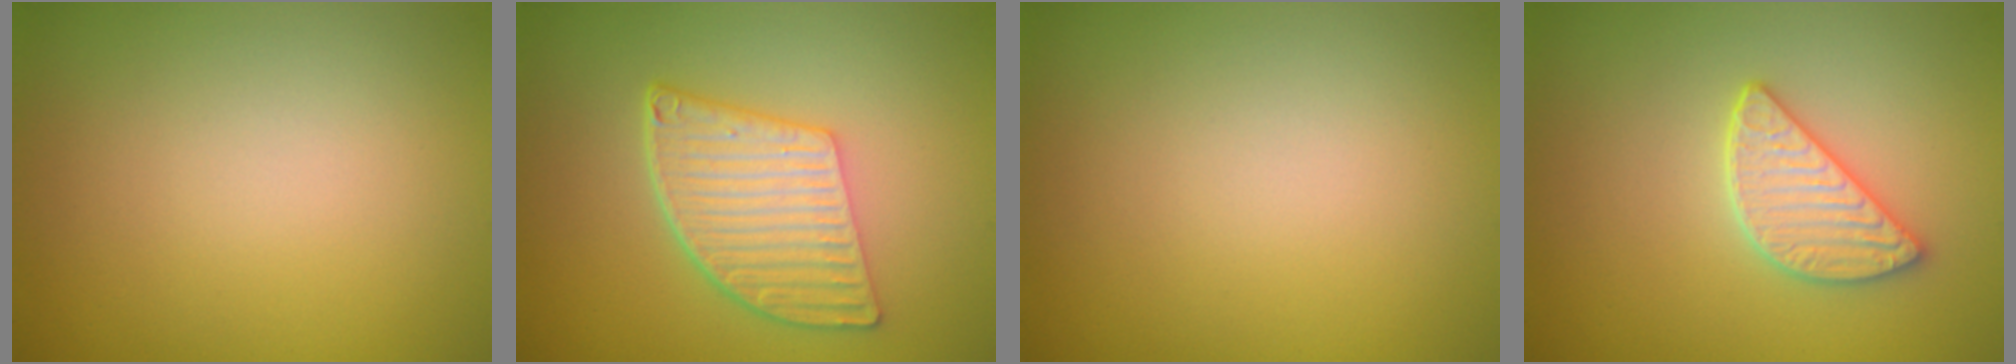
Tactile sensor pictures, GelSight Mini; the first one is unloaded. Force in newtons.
{"total": 5.7, "press": 4.2, "slide": 3.8}
{"total": 0.0}
{"total": 2.9, "press": 2.8, "slide": 0.9}